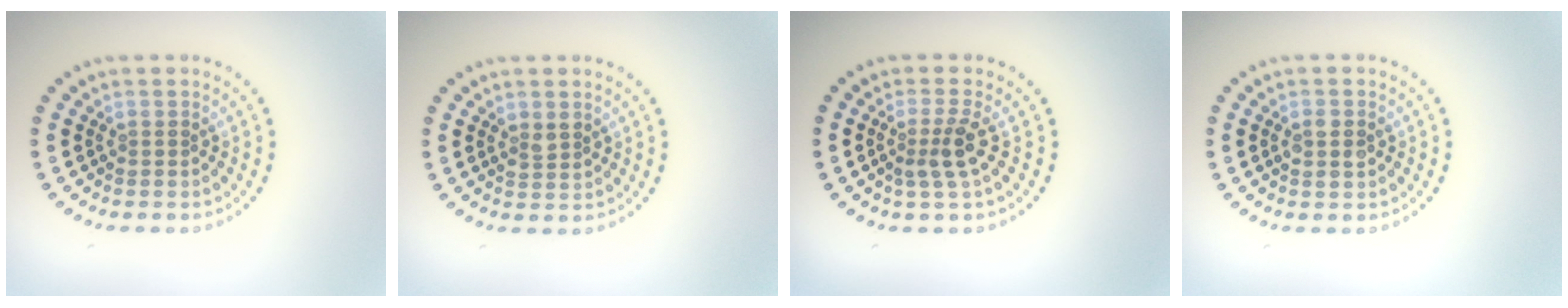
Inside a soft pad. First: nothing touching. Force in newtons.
{"total": 1.4, "press": 1.4, "slide": 0.3}
{"total": 2.4, "press": 1.8, "slide": 1.6}
{"total": 1.5, "press": 1.5, "slide": 0.2}